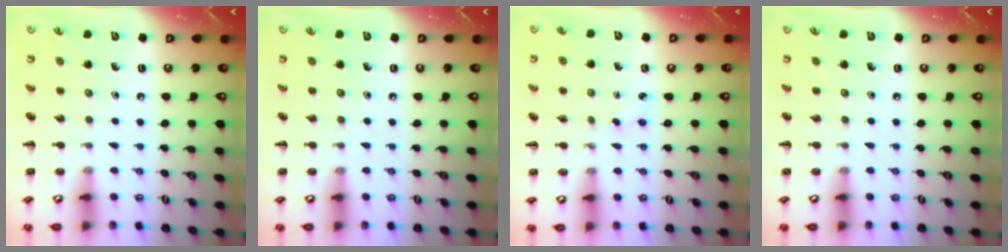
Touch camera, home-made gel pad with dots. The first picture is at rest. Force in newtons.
{"total": 0.0}
{"total": 2.8, "press": 2.7, "slide": 0.8}
{"total": 0.0}